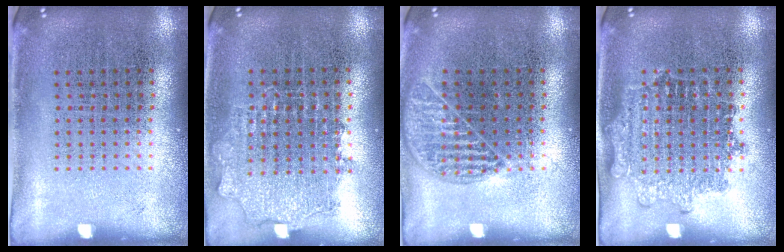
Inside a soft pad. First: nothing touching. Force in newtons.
{"total": 0.9, "press": 0.9, "slide": 0.2}
{"total": 1.0, "press": 1.0, "slide": 0.3}
{"total": 1.2, "press": 1.1, "slide": 0.5}